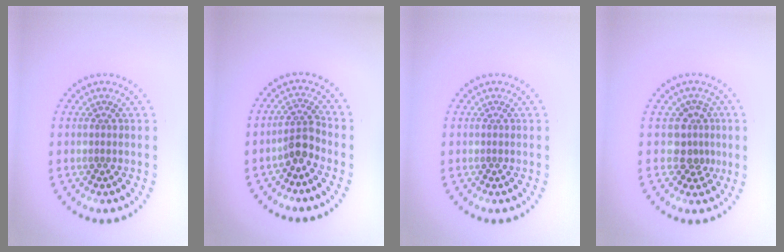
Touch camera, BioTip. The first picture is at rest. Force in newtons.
{"total": 2.4, "press": 1.9, "slide": 1.5}
{"total": 0.0}
{"total": 2.6, "press": 2.0, "slide": 1.7}